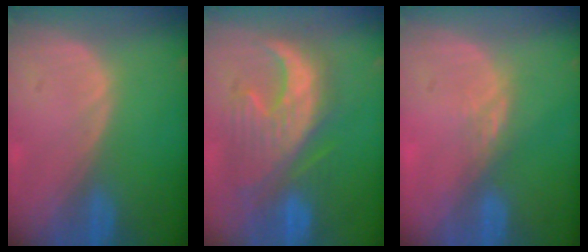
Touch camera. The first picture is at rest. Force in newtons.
{"total": 10.5, "press": 10.2, "slide": 2.5}
{"total": 2.4, "press": 1.9, "slide": 1.4}